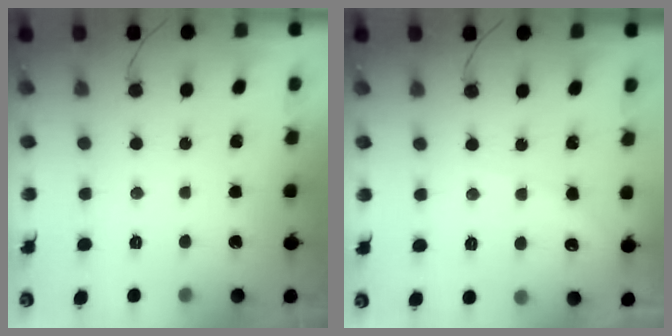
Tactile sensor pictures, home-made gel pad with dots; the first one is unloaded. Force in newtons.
{"total": 3.5, "press": 3.5, "slide": 0.5}